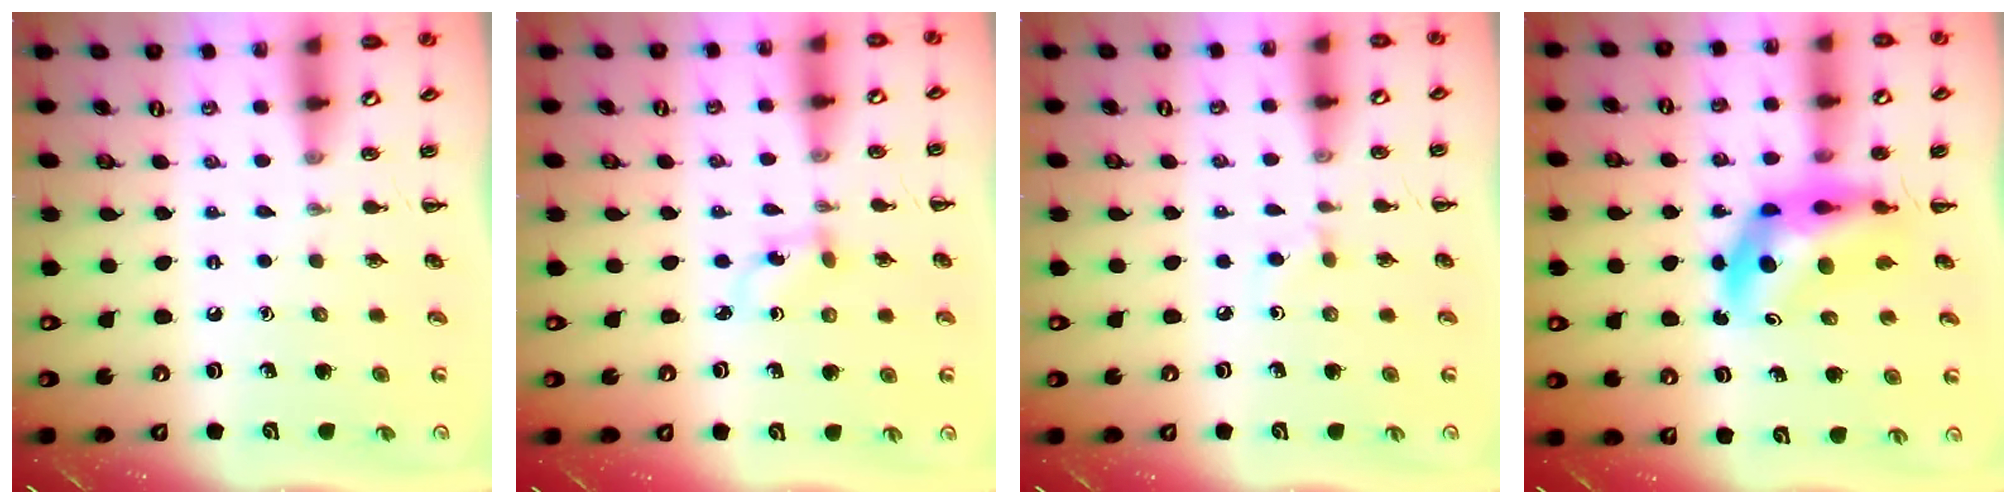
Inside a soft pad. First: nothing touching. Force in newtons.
{"total": 2.2, "press": 2.0, "slide": 1.0}
{"total": 4.1, "press": 3.8, "slide": 1.6}
{"total": 10.4, "press": 10.0, "slide": 2.9}